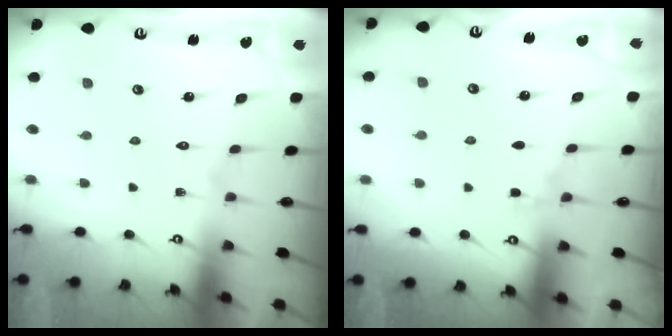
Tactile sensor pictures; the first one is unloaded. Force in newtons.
{"total": 3.3, "press": 3.3, "slide": 0.5}